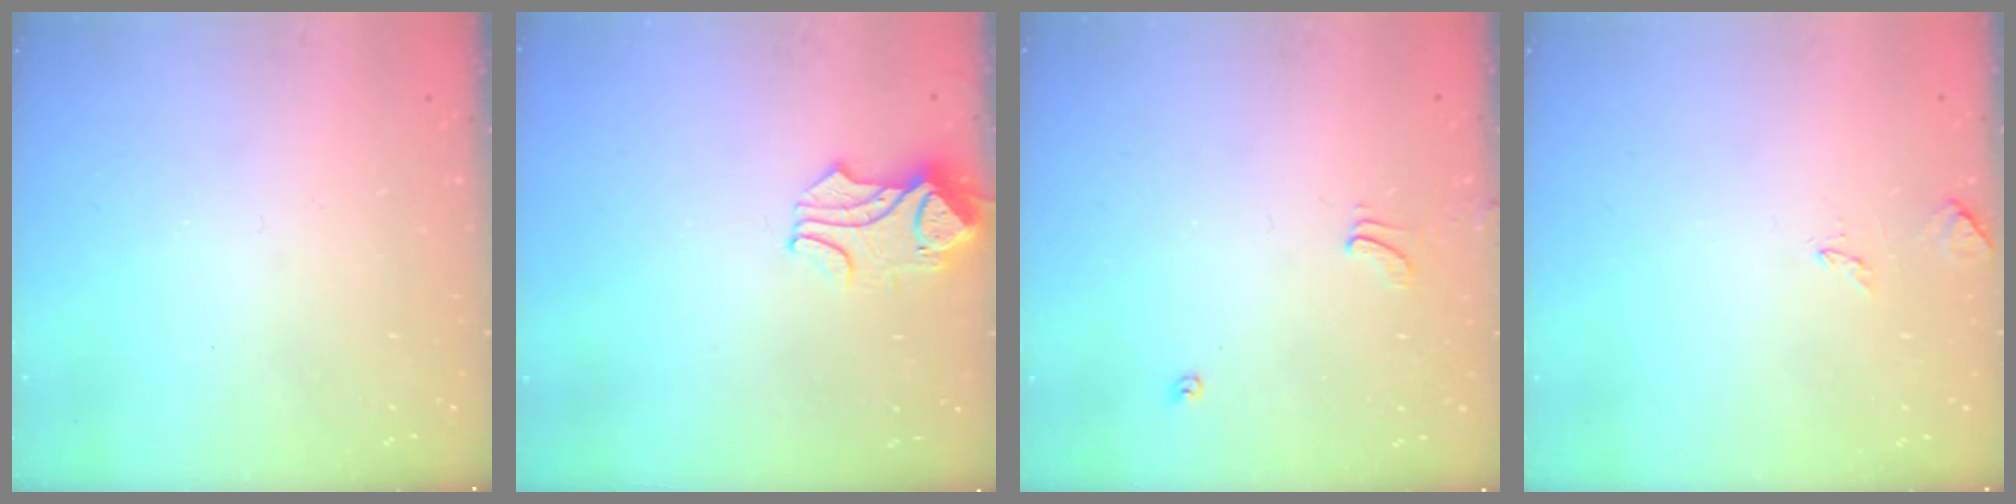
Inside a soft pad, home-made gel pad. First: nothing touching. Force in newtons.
{"total": 1.3, "press": 1.2, "slide": 0.4}
{"total": 2.0, "press": 1.9, "slide": 0.4}
{"total": 4.9, "press": 4.8, "slide": 0.8}